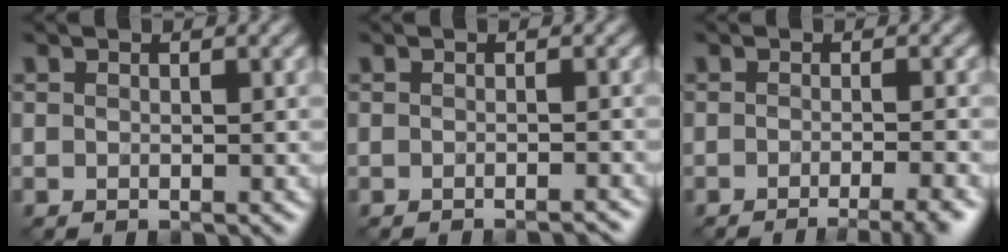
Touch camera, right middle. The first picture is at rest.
{"total": 0.9, "force": [-0.9, -0.1, 0.3], "torque": [-0.005, -0.001, -0.013]}
{"total": 3.9, "force": [-2.6, 0.5, 2.9], "torque": [-0.032, -0.003, -0.039]}